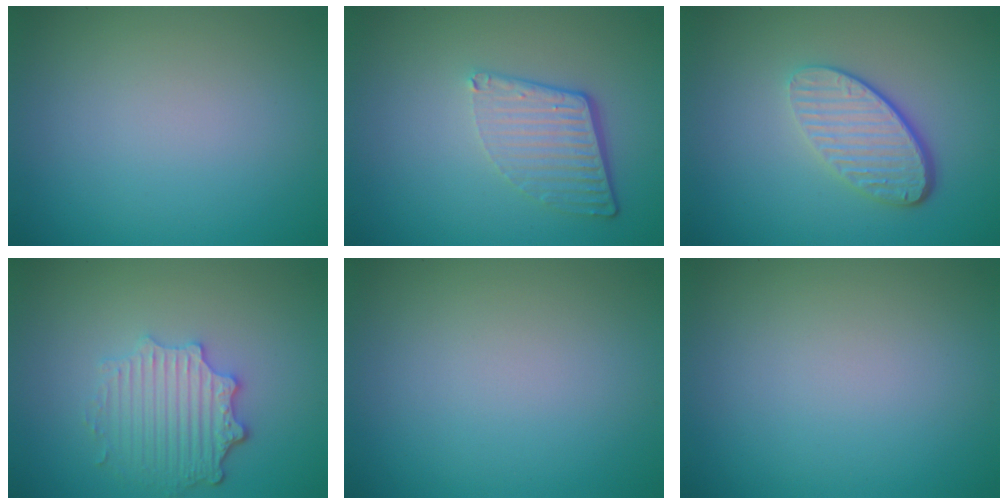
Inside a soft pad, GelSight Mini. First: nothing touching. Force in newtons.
{"total": 4.3, "press": 2.9, "slide": 3.2}
{"total": 4.5, "press": 3.2, "slide": 3.2}
{"total": 4.1, "press": 3.3, "slide": 2.4}
{"total": 0.0}
{"total": 0.0}